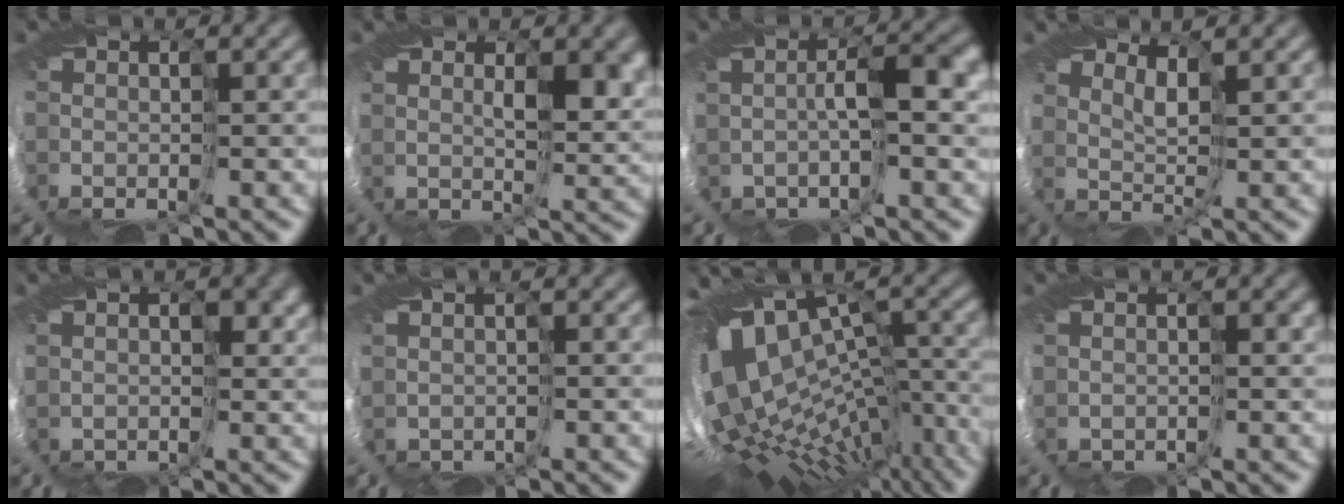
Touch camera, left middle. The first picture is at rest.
{"total": 2.8, "force": [1.4, 0.6, 2.4], "torque": [-0.055, 0.002, 0.027]}
{"total": 2.8, "force": [-0.1, 0.1, 2.8], "torque": [-0.063, 0.008, -0.006]}
{"total": 1.7, "force": [1.1, -1.2, -0.5], "torque": [-0.007, 0.002, 0.018]}
{"total": 3.3, "force": [1.7, 2.2, 1.7], "torque": [-0.020, 0.020, 0.033]}
{"total": 0.6, "force": [0.5, -0.1, -0.4], "torque": [0.005, 0.007, 0.018]}
{"total": 14.4, "force": [-2.9, 7.7, 11.8], "torque": [-0.197, 0.042, 0.014]}
{"total": 0.6, "force": [0.5, 0.2, 0.3], "torque": [0.000, 0.009, 0.015]}